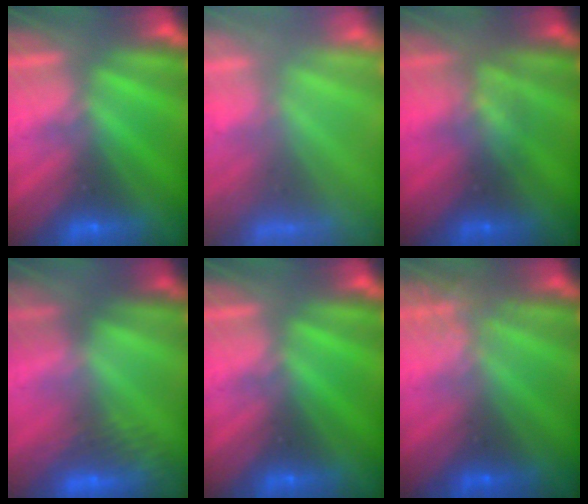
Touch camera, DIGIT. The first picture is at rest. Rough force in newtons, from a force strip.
{"total": 7.7}
{"total": 2.7}
{"total": 2.8}
{"total": 0.0}
{"total": 2.4}